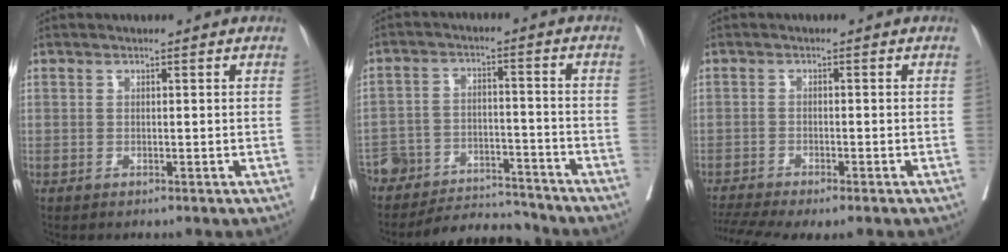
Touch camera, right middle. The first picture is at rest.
{"total": 13.2, "force": [-12.6, 3.2, 2.0], "torque": [-0.033, 0.018, -0.195]}
{"total": 8.9, "force": [-7.2, 1.0, 5.0], "torque": [-0.087, -0.003, -0.115]}